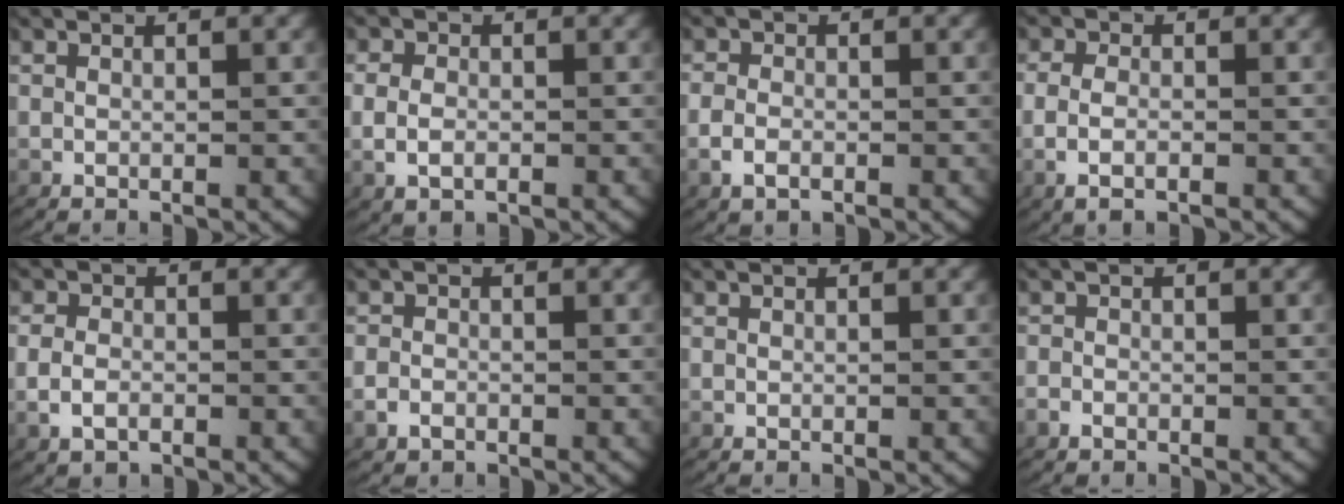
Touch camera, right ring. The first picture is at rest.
{"total": 2.2, "force": [-0.3, 1.6, 1.5], "torque": [-0.039, -0.008, 0.002]}
{"total": 1.7, "force": [-0.8, 1.1, 1.0], "torque": [-0.029, -0.006, -0.011]}
{"total": 2.3, "force": [-0.6, 1.2, 1.9], "torque": [-0.048, -0.005, -0.008]}
{"total": 2.0, "force": [-0.7, 1.5, 1.2], "torque": [-0.034, -0.006, -0.008]}
{"total": 1.2, "force": [-0.8, 0.8, 0.3], "torque": [-0.013, -0.005, -0.013]}
{"total": 0.0}
{"total": 0.9, "force": [-0.7, 0.4, 0.1], "torque": [-0.010, -0.006, -0.012]}